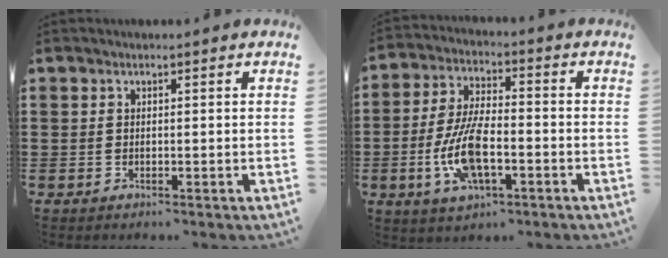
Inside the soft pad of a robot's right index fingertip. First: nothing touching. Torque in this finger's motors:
{"motor_torque": [2.14, 0.00, 0.43, 0.21]}